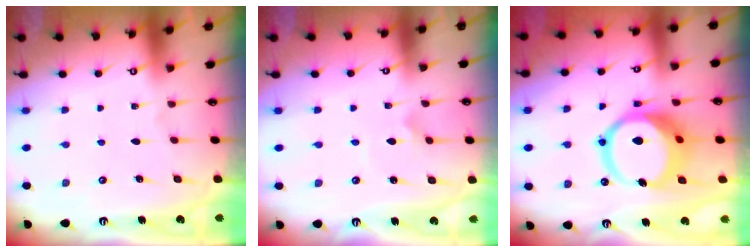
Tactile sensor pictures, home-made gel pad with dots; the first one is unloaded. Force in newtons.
{"total": 3.4, "press": 3.4, "slide": 0.3}
{"total": 15.0, "press": 14.8, "slide": 1.8}